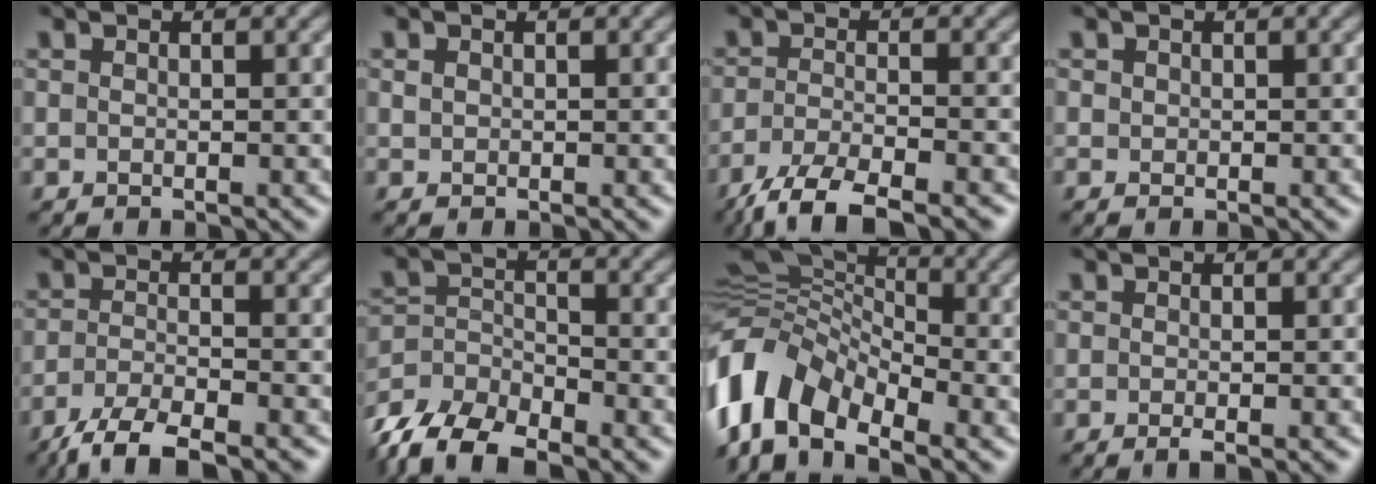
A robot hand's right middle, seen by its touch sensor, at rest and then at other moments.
{"total": 0.0}
{"total": 6.2, "force": [-5.0, 1.2, 3.4], "torque": [-0.060, -0.013, -0.096]}
{"total": 0.0}
{"total": 5.6, "force": [-4.6, 1.0, 3.0], "torque": [-0.052, -0.011, -0.088]}
{"total": 8.3, "force": [-7.1, 2.8, 3.3], "torque": [-0.059, -0.018, -0.135]}
{"total": 10.1, "force": [-4.5, 6.2, 6.5], "torque": [-0.131, 0.009, -0.110]}
{"total": 1.1, "force": [-0.5, 0.2, 0.9], "torque": [-0.013, -0.003, -0.011]}